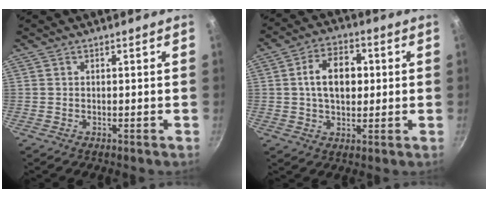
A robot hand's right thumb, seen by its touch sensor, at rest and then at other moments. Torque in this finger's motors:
{"motor_torque": [0.93, 1.20, 1.18, -0.09, 0.07]}